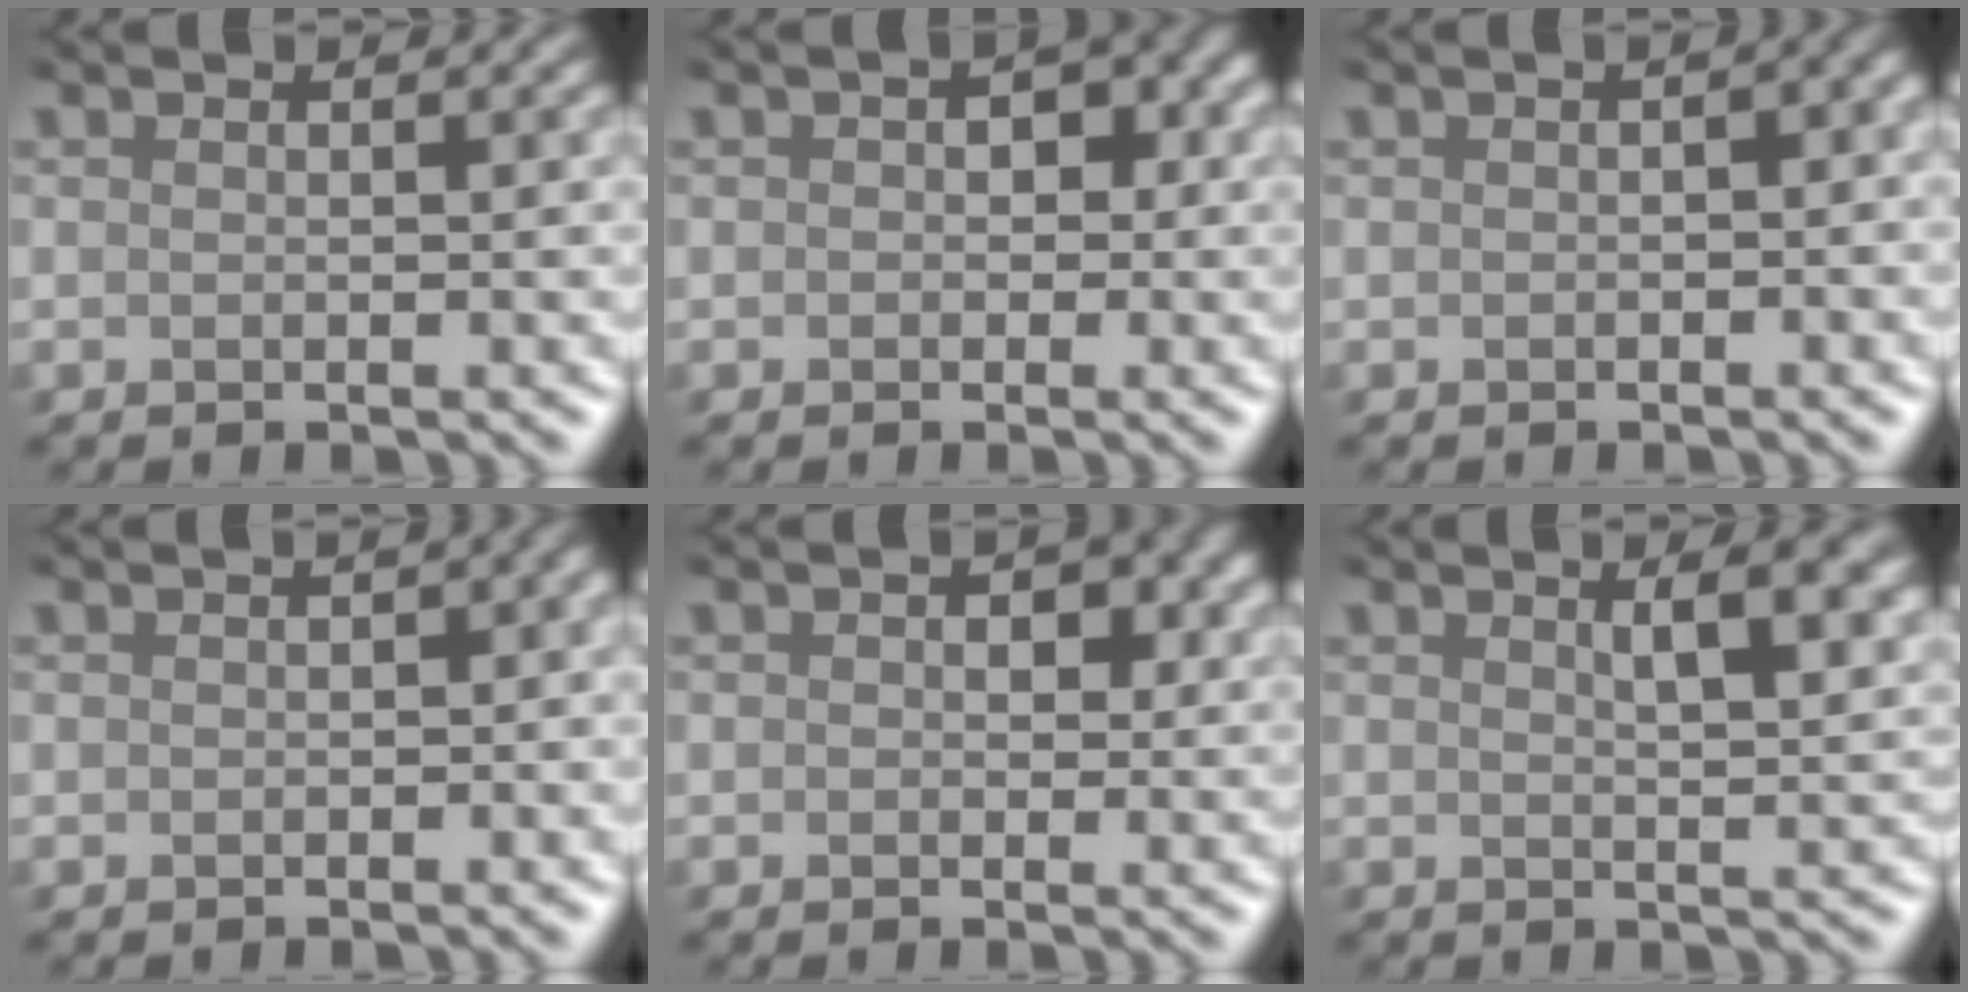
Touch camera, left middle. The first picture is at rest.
{"total": 1.9, "force": [-0.1, 1.6, 1.1], "torque": [0.010, 0.009, -0.011]}
{"total": 3.3, "force": [-0.6, 1.9, 2.6], "torque": [-0.016, 0.011, -0.013]}
{"total": 3.1, "force": [-0.5, 2.0, 2.3], "torque": [-0.004, 0.010, -0.012]}
{"total": 2.3, "force": [0.5, 1.8, 1.4], "torque": [0.002, 0.009, -0.002]}
{"total": 4.3, "force": [1.7, 1.3, 3.7], "torque": [-0.031, 0.019, 0.017]}